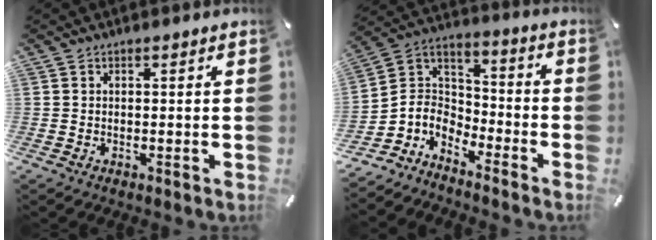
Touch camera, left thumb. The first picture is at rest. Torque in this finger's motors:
{"motor_torque": [-0.77, 1.52, 0.40, 1.13, 0.01]}